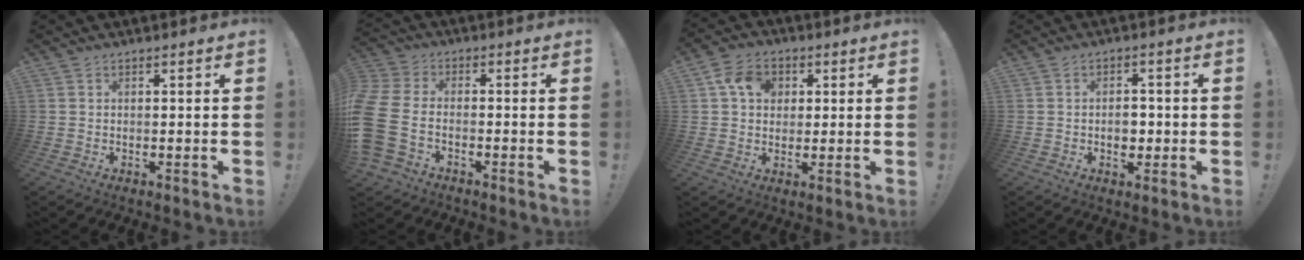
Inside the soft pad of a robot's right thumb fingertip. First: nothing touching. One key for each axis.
{"total": 12.0, "fx": -4.0, "fy": 7.8, "fz": 8.2, "tx": -0.185, "ty": 0.022, "tz": -0.072}
{"total": 9.8, "fx": 2.8, "fy": 7.8, "fz": 5.3, "tx": -0.077, "ty": 0.007, "tz": 0.054}
{"total": 4.5, "fx": -0.9, "fy": 3.5, "fz": 2.7, "tx": -0.032, "ty": 0.004, "tz": -0.018}